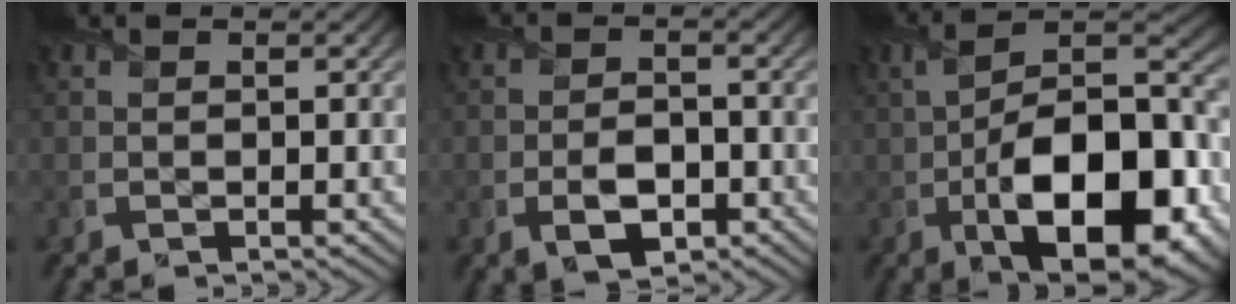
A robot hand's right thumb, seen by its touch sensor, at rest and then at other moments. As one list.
[{"total": 4.6, "force": [-1.9, 2.7, 3.2], "torque": [-0.061, -0.007, -0.034]}, {"total": 18.2, "force": [-4.9, 9.0, 15.0], "torque": [-0.260, -0.033, -0.068]}]